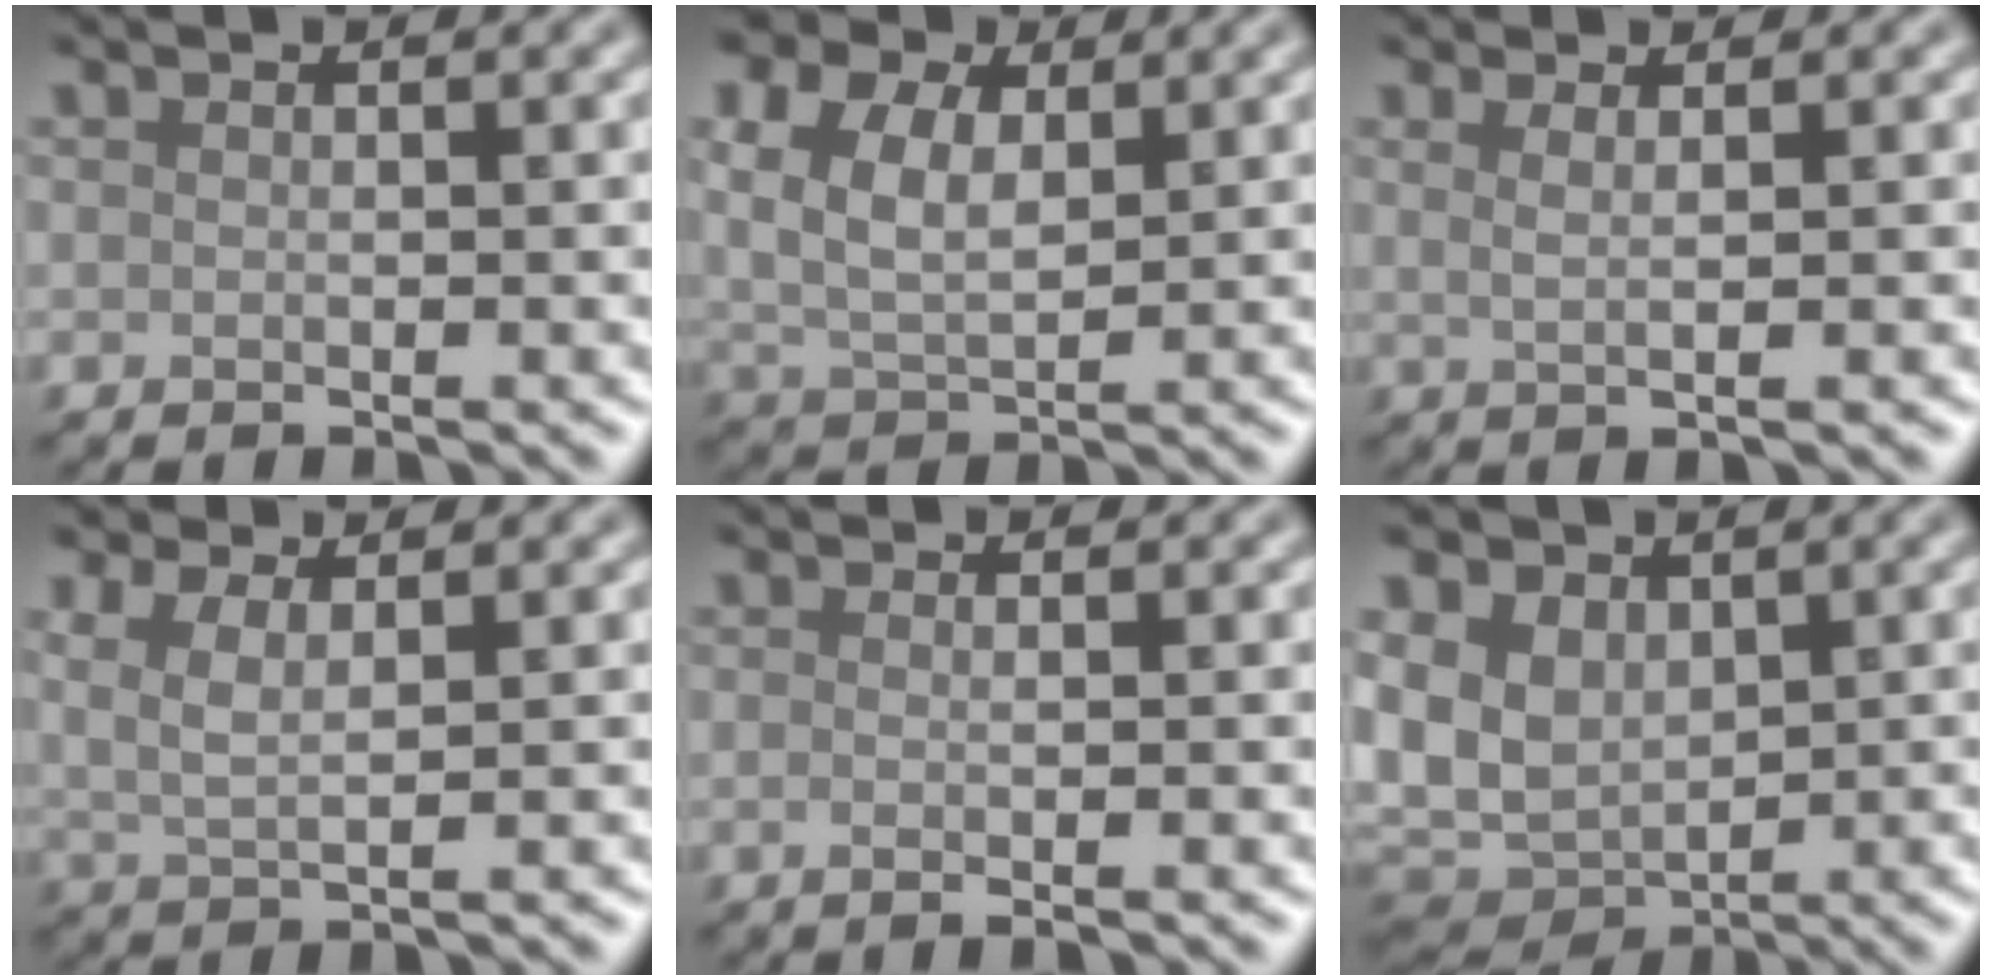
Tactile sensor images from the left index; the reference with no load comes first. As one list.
[{"total": 6.4, "force": [2.5, 3.9, 4.5], "torque": [-0.099, 0.016, 0.036]}, {"total": 2.5, "force": [1.0, 1.0, 2.0], "torque": [-0.028, -0.002, -0.008]}, {"total": 2.8, "force": [1.3, 0.9, 2.3], "torque": [-0.048, -0.002, 0.026]}, {"total": 1.8, "force": [-0.1, 0.6, 1.7], "torque": [-0.021, -0.004, -0.015]}, {"total": 6.3, "force": [1.2, 4.6, 4.1], "torque": [-0.103, -0.005, 0.018]}]